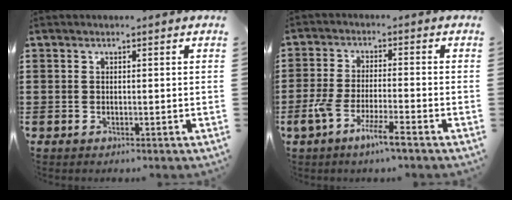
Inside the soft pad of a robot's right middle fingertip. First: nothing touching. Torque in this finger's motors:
{"motor_torque": [1.95, -0.19, 0.70, 0.15]}